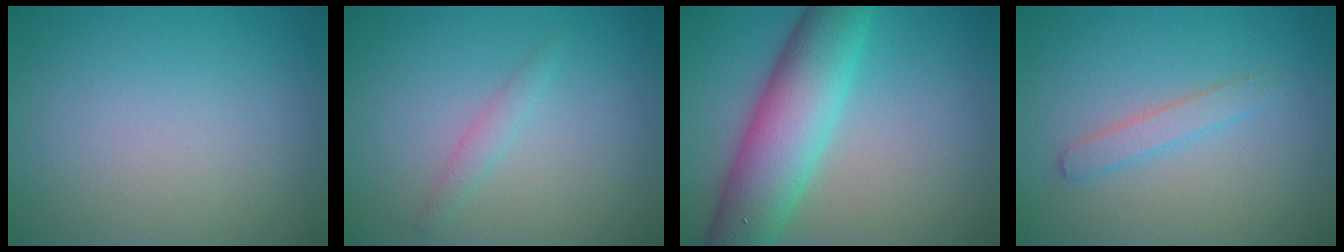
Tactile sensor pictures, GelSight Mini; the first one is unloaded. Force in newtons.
{"total": 1.2, "press": 1.2, "slide": 0.0}
{"total": 8.7, "press": 8.7, "slide": 0.2}
{"total": 1.6, "press": 1.6, "slide": 0.0}